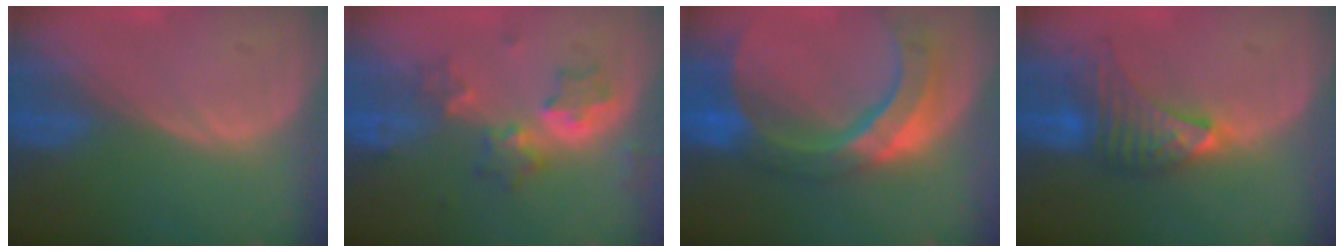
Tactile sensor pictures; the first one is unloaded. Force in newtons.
{"total": 6.4, "press": 5.6, "slide": 3.1}
{"total": 11.4, "press": 9.6, "slide": 6.0}
{"total": 7.0, "press": 7.0, "slide": 0.6}